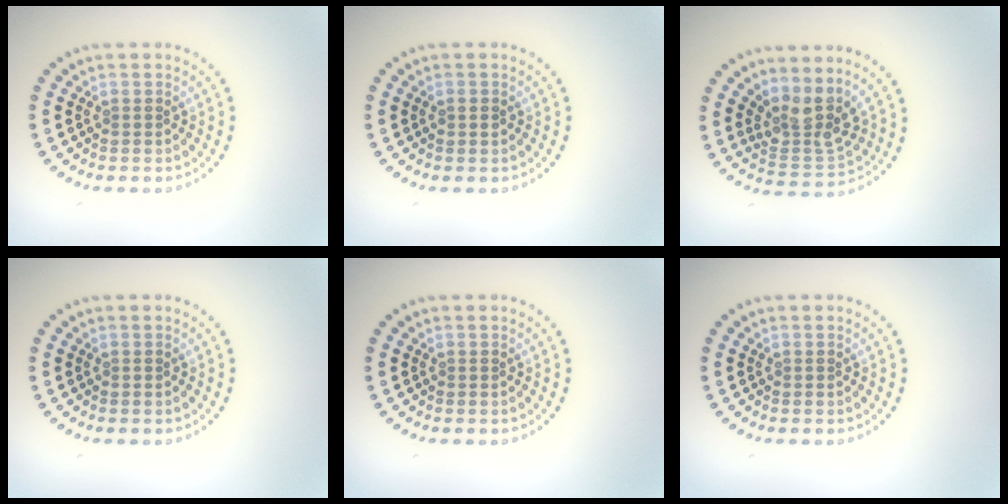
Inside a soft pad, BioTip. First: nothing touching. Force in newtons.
{"total": 1.0, "press": 1.0, "slide": 0.3}
{"total": 3.6, "press": 2.7, "slide": 2.4}
{"total": 0.0}
{"total": 0.0}
{"total": 0.0}